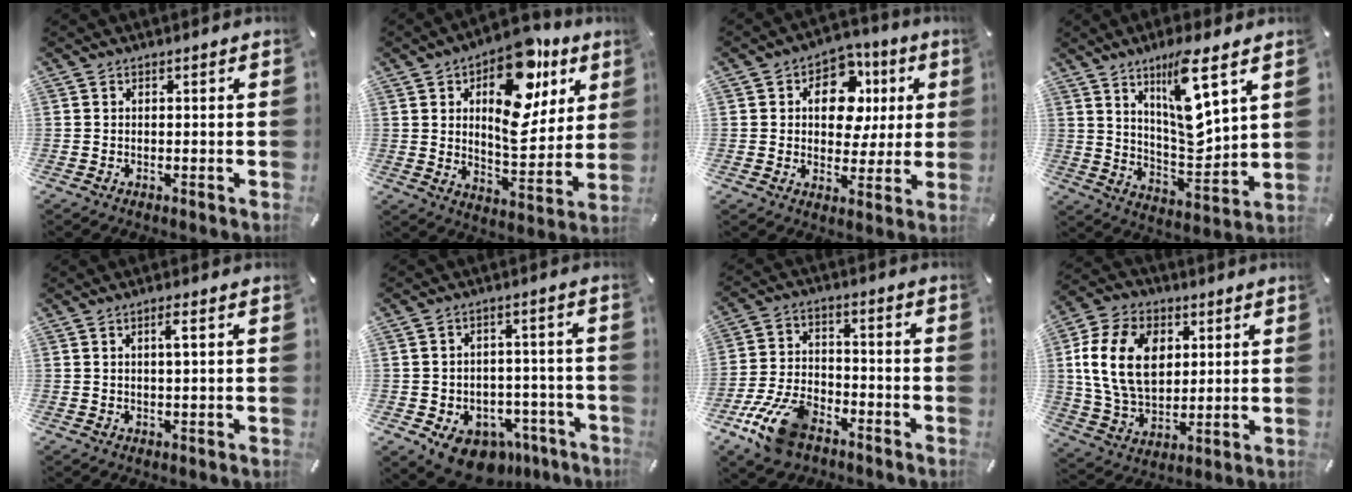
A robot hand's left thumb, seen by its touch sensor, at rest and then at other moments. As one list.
[{"total": 18.9, "force": [8.4, 10.6, 13.2], "torque": [-0.166, -0.047, 0.140]}, {"total": 11.7, "force": [3.1, 8.7, 7.1], "torque": [-0.102, -0.004, 0.056]}, {"total": 13.5, "force": [8.1, 3.6, 10.2], "torque": [-0.167, -0.045, 0.135]}, {"total": 2.6, "force": [0.8, 0.3, 2.5], "torque": [-0.051, 0.003, 0.011]}, {"total": 9.2, "force": [-6.0, 6.0, 3.7], "torque": [-0.046, 0.040, -0.095]}, {"total": 13.0, "force": [-8.0, 6.9, 7.6], "torque": [-0.148, 0.042, -0.143]}, {"total": 15.8, "force": [3.2, 11.6, 10.2], "torque": [-0.213, 0.012, 0.058]}]